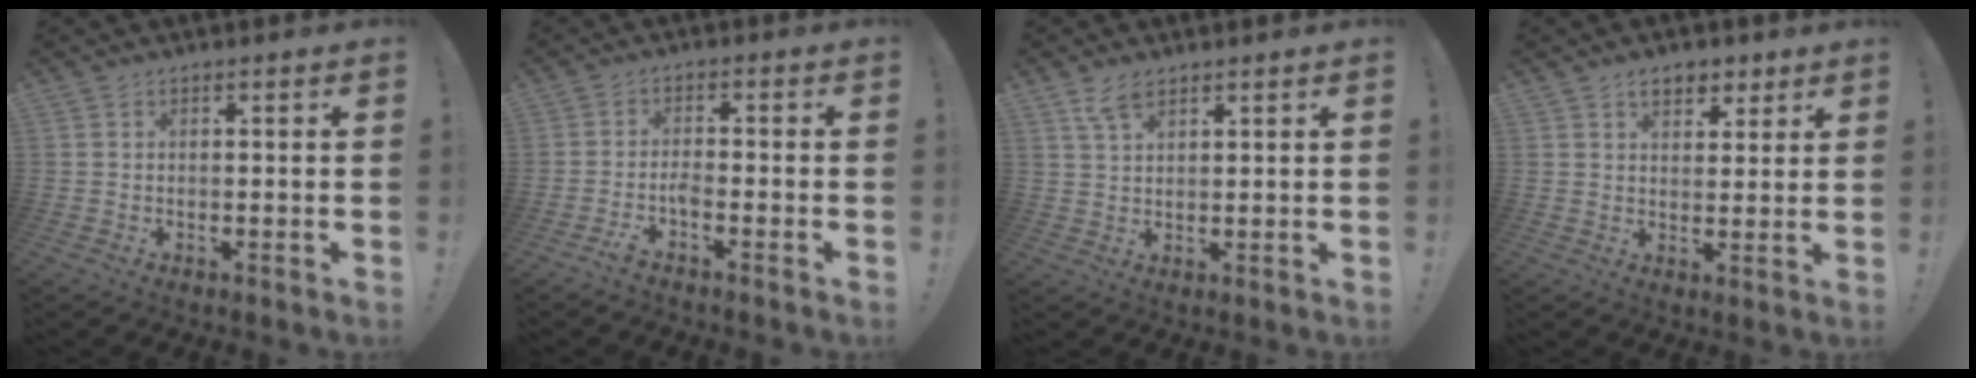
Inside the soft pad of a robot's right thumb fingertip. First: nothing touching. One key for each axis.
{"total": 3.6, "fx": -2.5, "fy": 0.5, "fz": 2.6, "tx": -0.056, "ty": -0.001, "tz": -0.044}
{"total": 5.0, "fx": 3.3, "fy": 2.4, "fz": 2.9, "tx": -0.051, "ty": -0.015, "tz": 0.063}
{"total": 5.8, "fx": 3.4, "fy": 3.8, "fz": 2.7, "tx": -0.033, "ty": -0.011, "tz": 0.061}